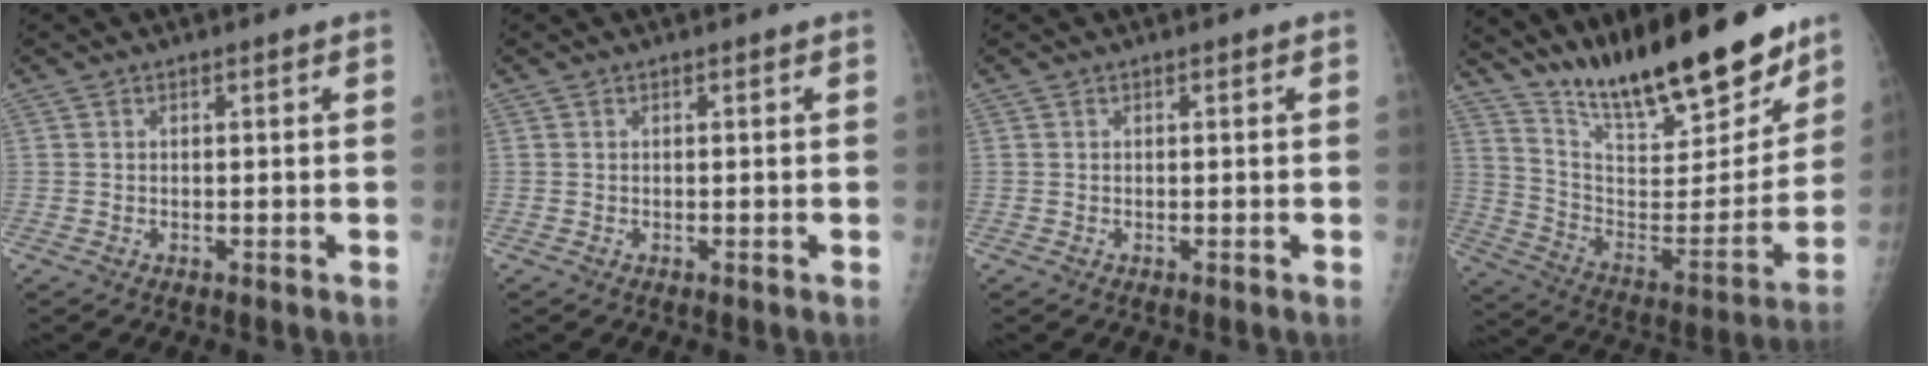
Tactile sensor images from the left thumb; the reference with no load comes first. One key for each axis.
{"total": 0.0}
{"total": 0.0}
{"total": 24.9, "fx": 19.8, "fy": 6.3, "fz": 13.8, "tx": -0.184, "ty": -0.104, "tz": 0.325}